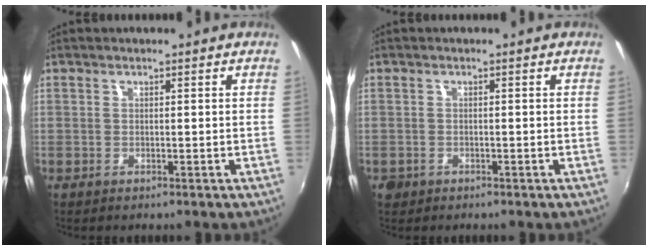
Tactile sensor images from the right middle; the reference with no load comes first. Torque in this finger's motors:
{"motor_torque": [-0.38, 0.07, -0.01, -0.01]}